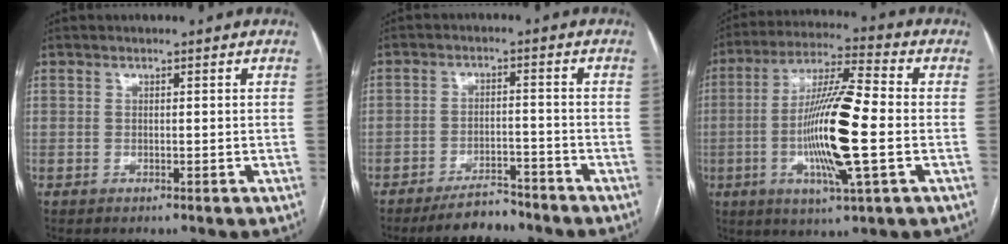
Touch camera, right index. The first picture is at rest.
{"total": 5.8, "force": [-5.2, 1.6, 1.9], "torque": [-0.029, -0.005, -0.085]}
{"total": 15.4, "force": [-2.5, 1.0, 15.2], "torque": [-0.286, -0.005, -0.050]}